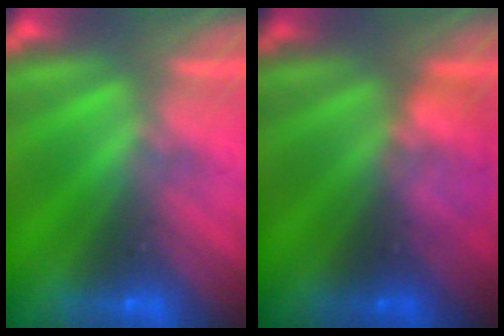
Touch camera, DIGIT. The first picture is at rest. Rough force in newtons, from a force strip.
{"total": 2.4}